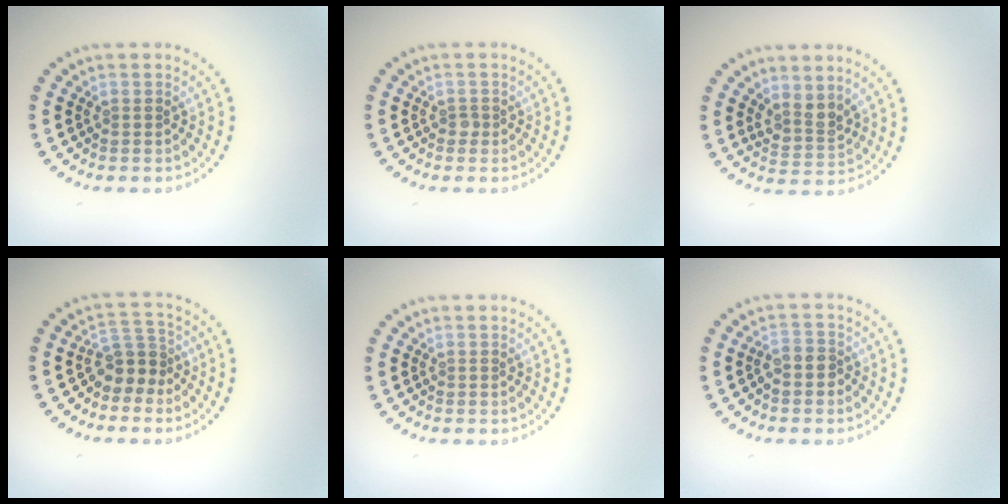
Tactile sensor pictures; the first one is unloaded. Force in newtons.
{"total": 0.7, "press": 0.6, "slide": 0.4}
{"total": 2.4, "press": 1.9, "slide": 1.5}
{"total": 2.9, "press": 2.3, "slide": 1.8}
{"total": 0.0}
{"total": 2.0, "press": 1.8, "slide": 0.9}